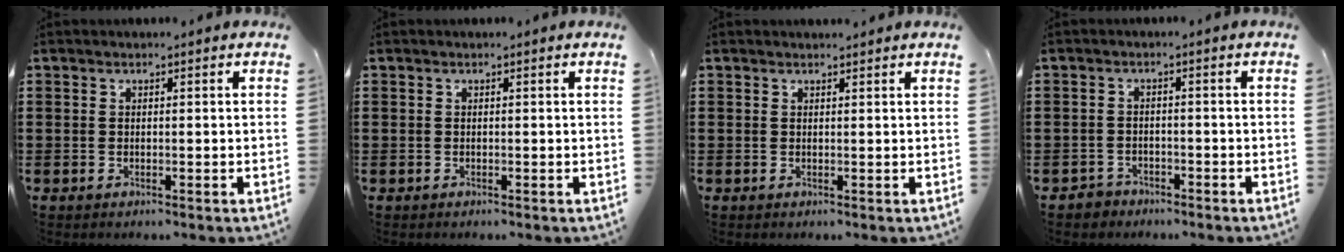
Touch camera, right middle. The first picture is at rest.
{"total": 0.0}
{"total": 0.6, "force": [0.6, 0.0, 0.0], "torque": [-0.001, -0.002, 0.013]}
{"total": 1.9, "force": [-1.7, 0.7, -0.1], "torque": [-0.004, 0.003, -0.041]}